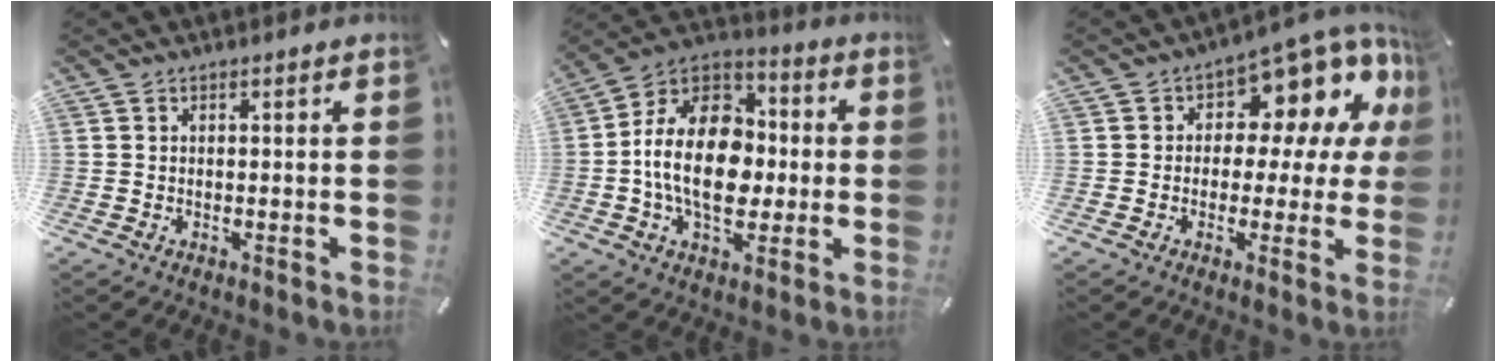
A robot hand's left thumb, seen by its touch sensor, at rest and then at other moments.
{"total": 18.6, "force": [-2.8, 13.1, 13.0], "torque": [-0.263, 0.016, -0.054]}
{"total": 9.7, "force": [5.2, 5.7, 5.9], "torque": [-0.079, -0.058, 0.090]}